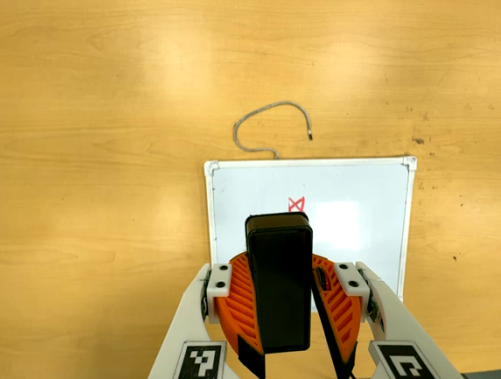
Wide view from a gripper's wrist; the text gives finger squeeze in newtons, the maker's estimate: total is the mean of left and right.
{"total": 9.7, "left": 10.2, "right": 9.3}